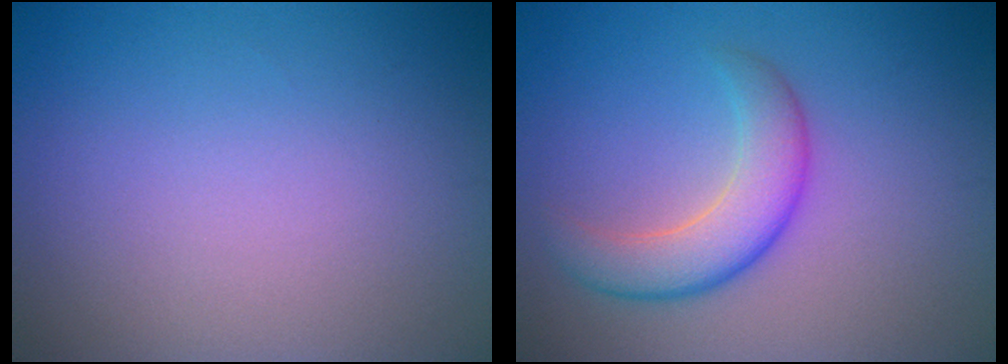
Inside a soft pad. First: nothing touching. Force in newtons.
{"total": 4.6, "press": 4.6, "slide": 0.2}